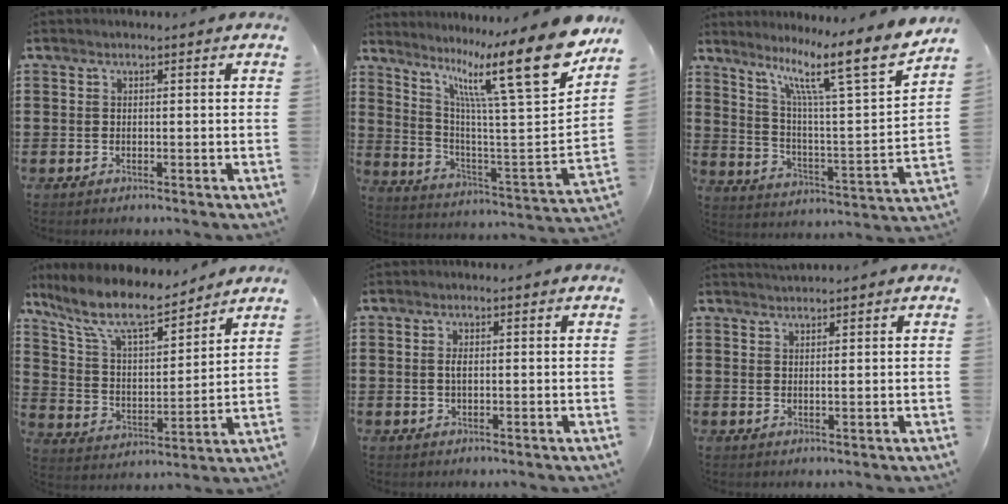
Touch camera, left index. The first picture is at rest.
{"total": 18.2, "force": [12.0, 2.1, 13.6], "torque": [-0.242, -0.081, 0.184]}
{"total": 12.9, "force": [9.1, 0.9, 9.1], "torque": [-0.173, -0.066, 0.135]}
{"total": 9.6, "force": [7.9, 1.9, 5.1], "torque": [-0.133, -0.041, 0.135]}
{"total": 1.3, "force": [0.1, 0.5, 1.2], "torque": [-0.025, 0.002, 0.001]}
{"total": 1.3, "force": [1.1, 0.0, 0.5], "torque": [-0.011, 0.001, 0.022]}